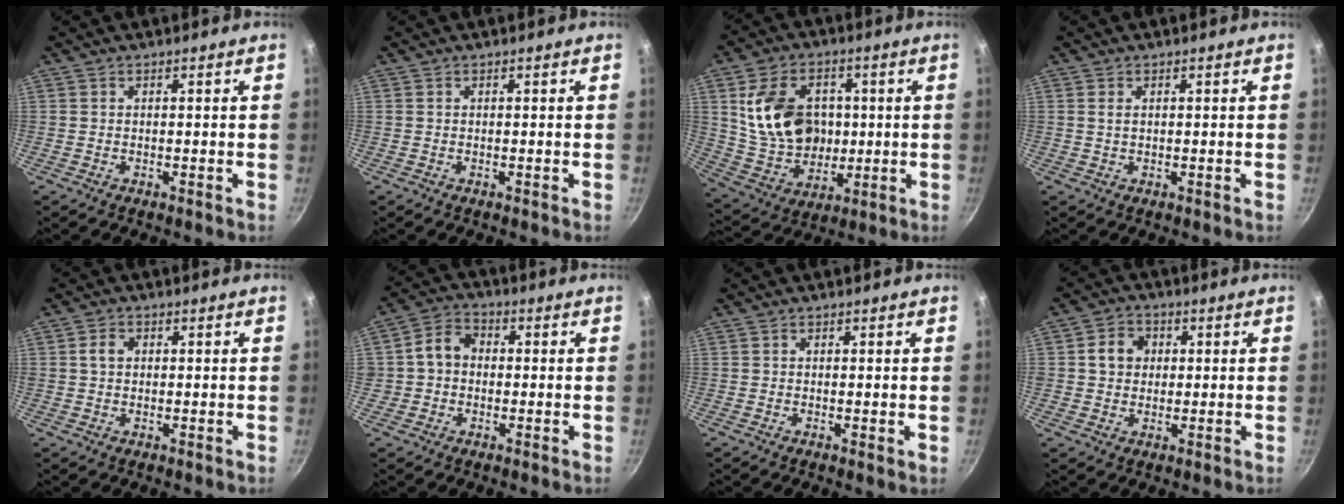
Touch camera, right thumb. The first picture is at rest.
{"total": 0.0}
{"total": 17.4, "force": [2.6, 13.3, 10.9], "torque": [-0.168, -0.002, 0.060]}
{"total": 1.1, "force": [0.4, 0.6, 0.8], "torque": [-0.015, 0.002, 0.006]}
{"total": 2.6, "force": [0.5, 2.0, 1.5], "torque": [-0.018, 0.006, 0.006]}
{"total": 6.4, "force": [-0.1, 5.5, 3.2], "torque": [-0.026, 0.019, -0.014]}
{"total": 0.6, "force": [0.0, 0.1, 0.6], "torque": [-0.010, -0.004, -0.001]}
{"total": 5.5, "force": [0.9, 4.9, 2.4], "torque": [-0.010, 0.008, 0.008]}